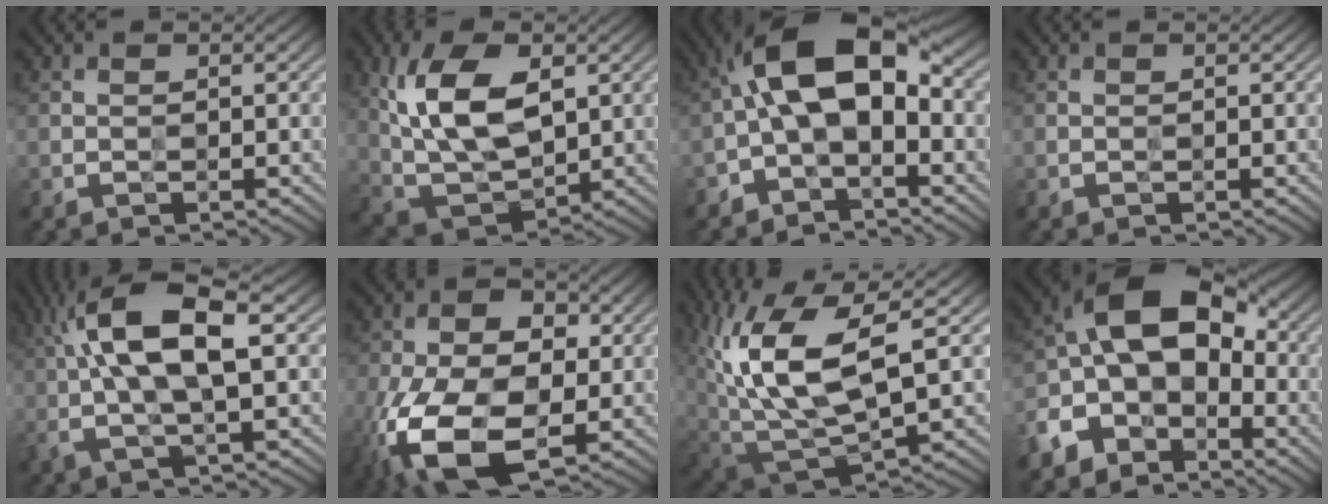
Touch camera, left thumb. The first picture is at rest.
{"total": 12.1, "force": [3.4, 6.7, 9.5], "torque": [-0.198, 0.005, 0.065]}
{"total": 11.7, "force": [-0.4, 6.2, 9.9], "torque": [-0.170, 0.034, -0.022]}
{"total": 0.0}
{"total": 12.3, "force": [2.8, 4.3, 11.2], "torque": [-0.238, 0.012, 0.051]}
{"total": 16.4, "force": [-5.1, 9.5, 12.4], "torque": [-0.277, -0.028, -0.098]}
{"total": 15.1, "force": [3.8, 7.3, 12.6], "torque": [-0.276, -0.004, 0.080]}
{"total": 12.4, "force": [-3.8, 8.2, 8.4], "torque": [-0.164, 0.012, -0.096]}